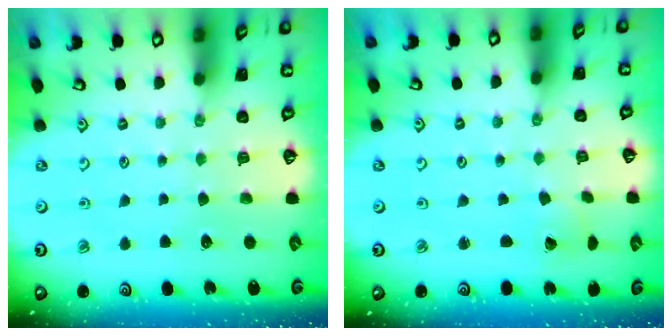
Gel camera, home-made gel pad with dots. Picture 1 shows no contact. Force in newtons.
{"total": 1.7, "press": 1.7, "slide": 0.1}